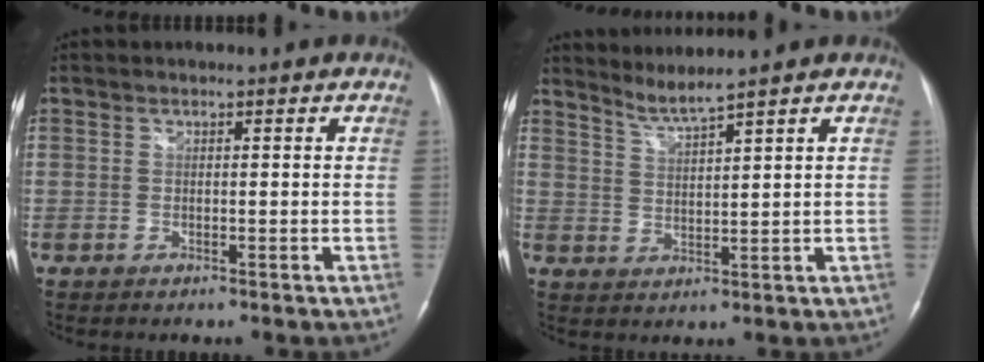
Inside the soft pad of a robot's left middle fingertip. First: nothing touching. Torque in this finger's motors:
{"motor_torque": [-0.24, -0.20, -0.08, 0.00]}